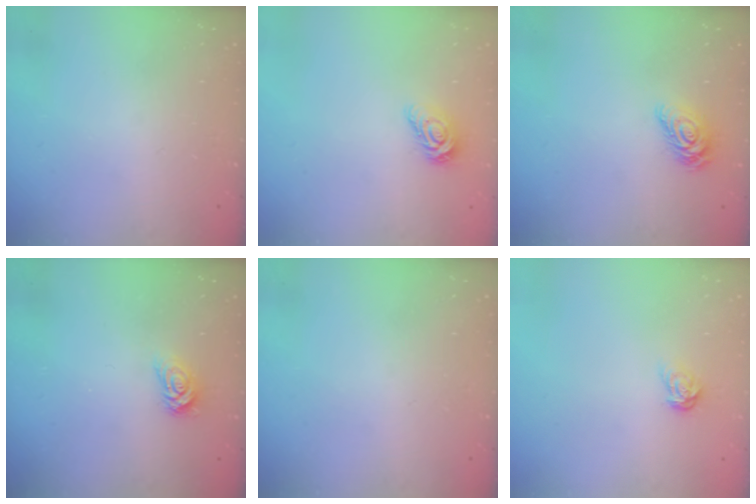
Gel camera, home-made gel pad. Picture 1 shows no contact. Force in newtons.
{"total": 7.2, "press": 7.2, "slide": 0.2}
{"total": 9.4, "press": 9.4, "slide": 0.6}
{"total": 3.9, "press": 3.9, "slide": 0.5}
{"total": 0.0}
{"total": 4.8, "press": 4.7, "slide": 0.5}